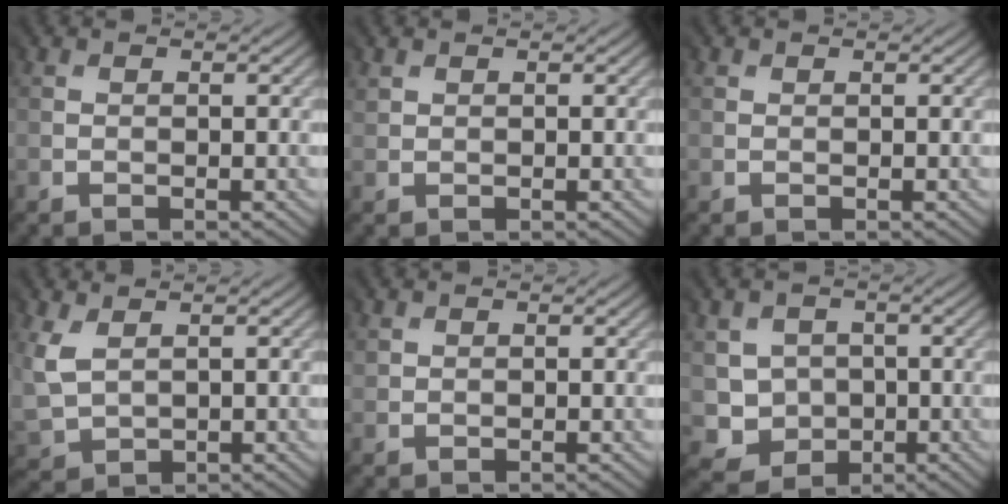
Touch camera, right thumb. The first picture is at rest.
{"total": 1.5, "force": [1.2, 0.9, 0.2], "torque": [-0.007, 0.001, 0.025]}
{"total": 0.5, "force": [0.4, 0.3, 0.0], "torque": [0.002, -0.002, 0.008]}
{"total": 4.6, "force": [2.3, 3.2, 2.4], "torque": [-0.099, -0.002, 0.052]}
{"total": 1.2, "force": [0.9, 0.8, 0.2], "torque": [-0.006, -0.001, 0.018]}
{"total": 3.6, "force": [0.0, 3.6, -0.1], "torque": [-0.017, -0.012, -0.007]}